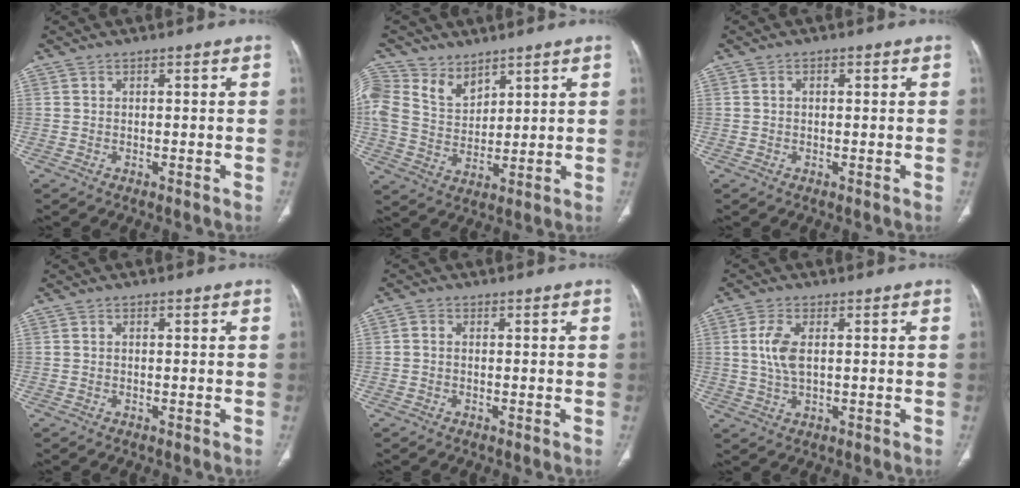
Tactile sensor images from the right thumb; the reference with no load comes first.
{"total": 11.0, "force": [6.7, 7.5, 4.5], "torque": [-0.079, -0.014, 0.142]}
{"total": 1.0, "force": [0.2, 0.6, 0.8], "torque": [-0.015, 0.005, 0.003]}
{"total": 0.0}
{"total": 1.1, "force": [-0.1, 0.8, 0.7], "torque": [-0.010, 0.002, -0.005]}
{"total": 5.6, "force": [0.9, 2.7, 4.8], "torque": [-0.113, -0.001, 0.019]}